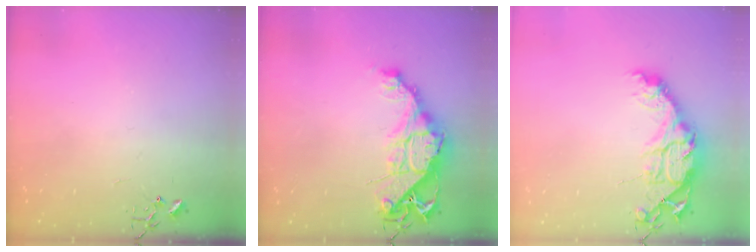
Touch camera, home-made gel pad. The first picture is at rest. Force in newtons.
{"total": 14.7, "press": 14.6, "slide": 1.4}
{"total": 15.5, "press": 15.4, "slide": 1.3}